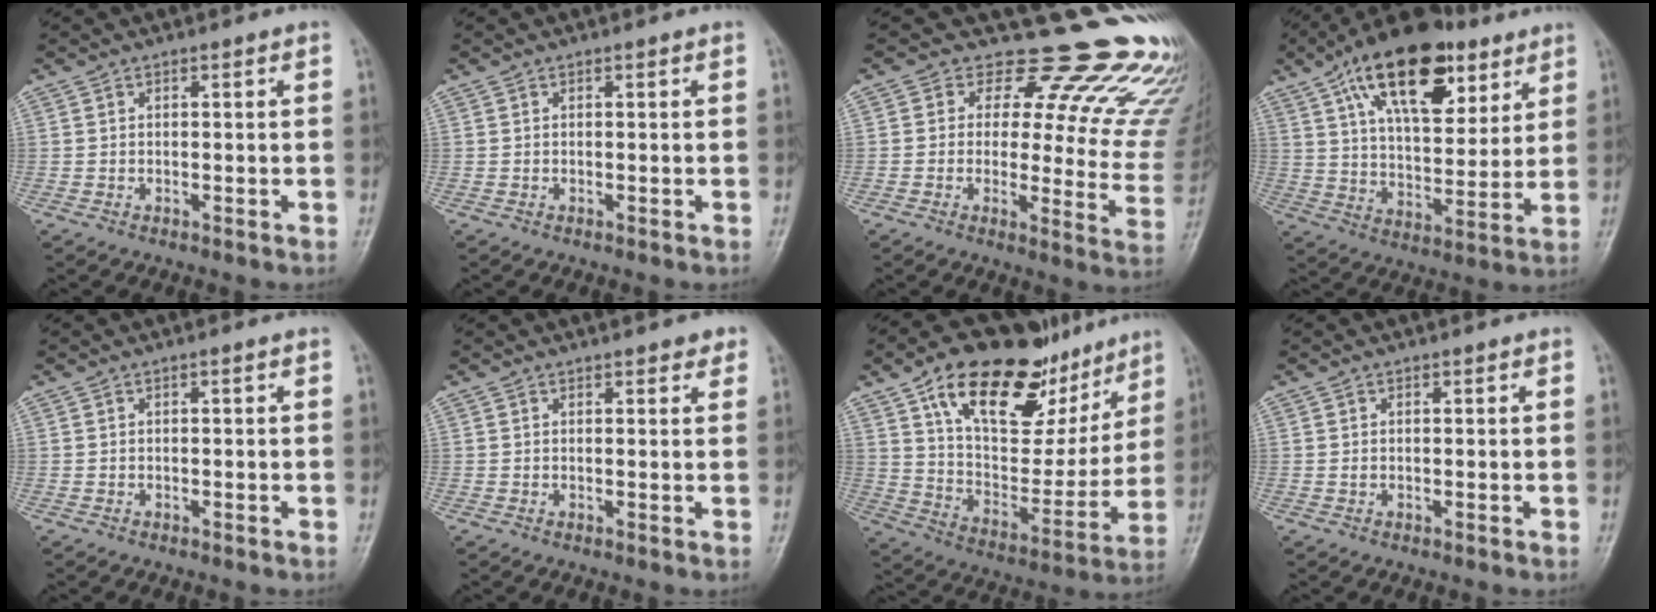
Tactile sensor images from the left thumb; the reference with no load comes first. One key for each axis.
{"total": 0.0}
{"total": 20.2, "fx": 13.9, "fy": 9.4, "fz": 11.2, "tx": -0.084, "ty": -0.079, "tz": 0.137}
{"total": 22.2, "fx": 11.7, "fy": 11.0, "fz": 15.2, "tx": -0.219, "ty": -0.027, "tz": 0.196}
{"total": 0.0}
{"total": 2.9, "fx": 2.0, "fy": 1.3, "fz": 1.6, "tx": 0.000, "ty": -0.004, "tz": 0.020}
{"total": 28.3, "fx": 16.0, "fy": 14.5, "fz": 18.3, "tx": -0.234, "ty": -0.022, "tz": 0.262}
{"total": 0.5, "fx": 0.2, "fy": 0.4, "fz": 0.2, "tx": -0.002, "ty": 0.000, "tz": 0.003}